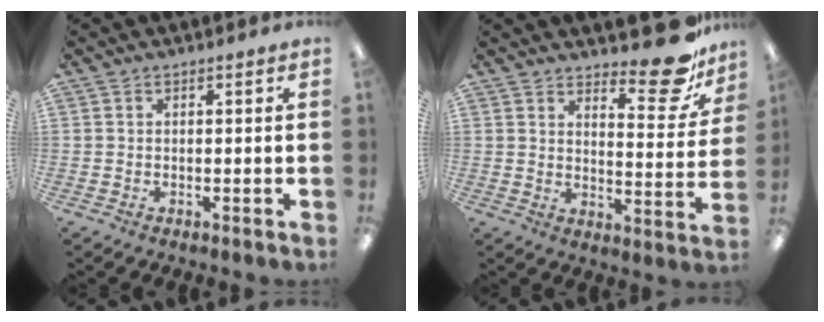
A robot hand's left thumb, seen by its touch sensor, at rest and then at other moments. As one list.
[{"total": 13.1, "force": [10.0, 4.1, 7.3], "torque": [-0.082, -0.071, 0.166]}]